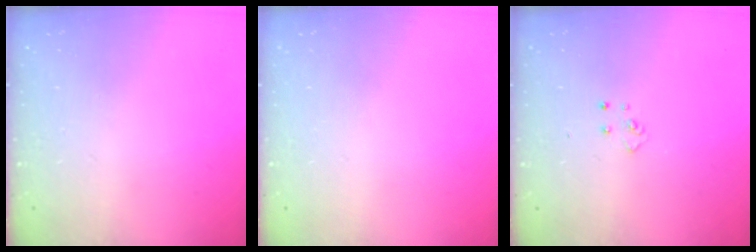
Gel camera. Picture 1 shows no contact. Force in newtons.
{"total": 0.0}
{"total": 3.3, "press": 3.3, "slide": 0.4}